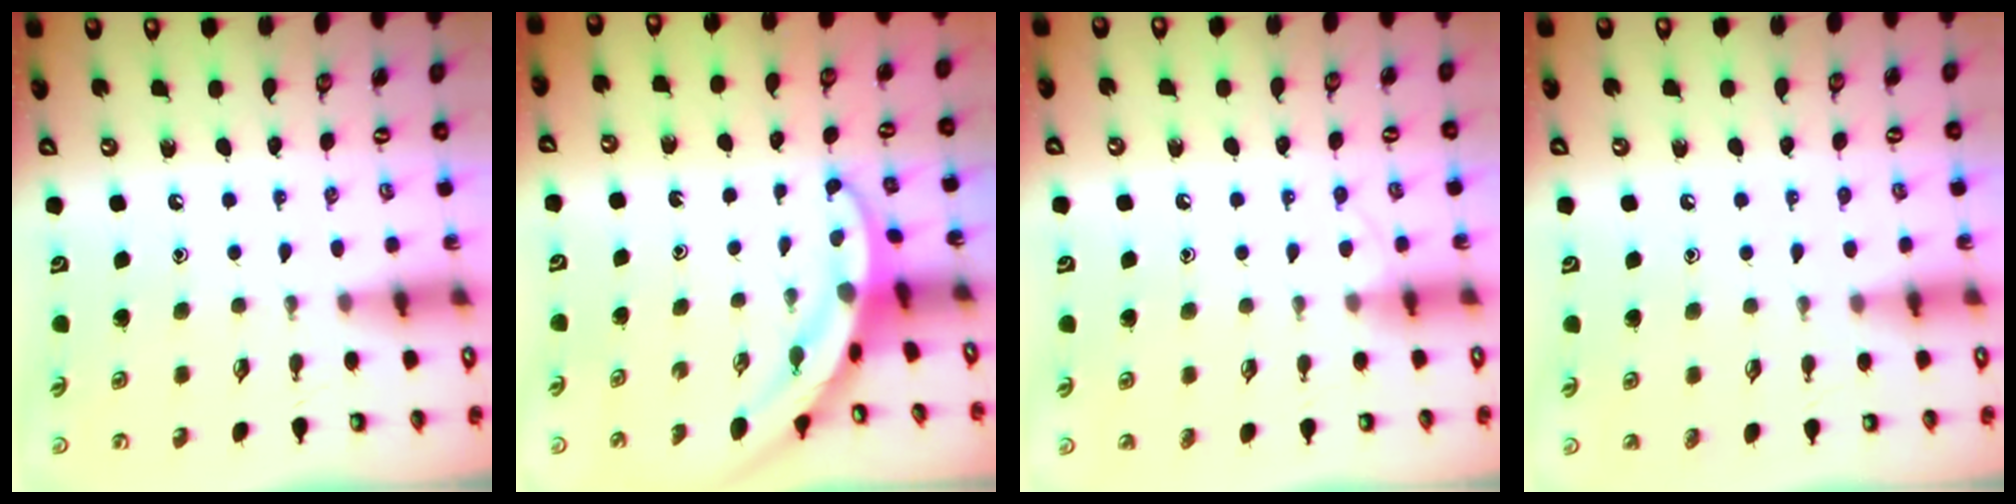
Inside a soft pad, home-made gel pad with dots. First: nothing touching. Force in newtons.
{"total": 3.3, "press": 3.3, "slide": 0.3}
{"total": 4.2, "press": 4.2, "slide": 0.4}
{"total": 4.3, "press": 4.2, "slide": 0.4}